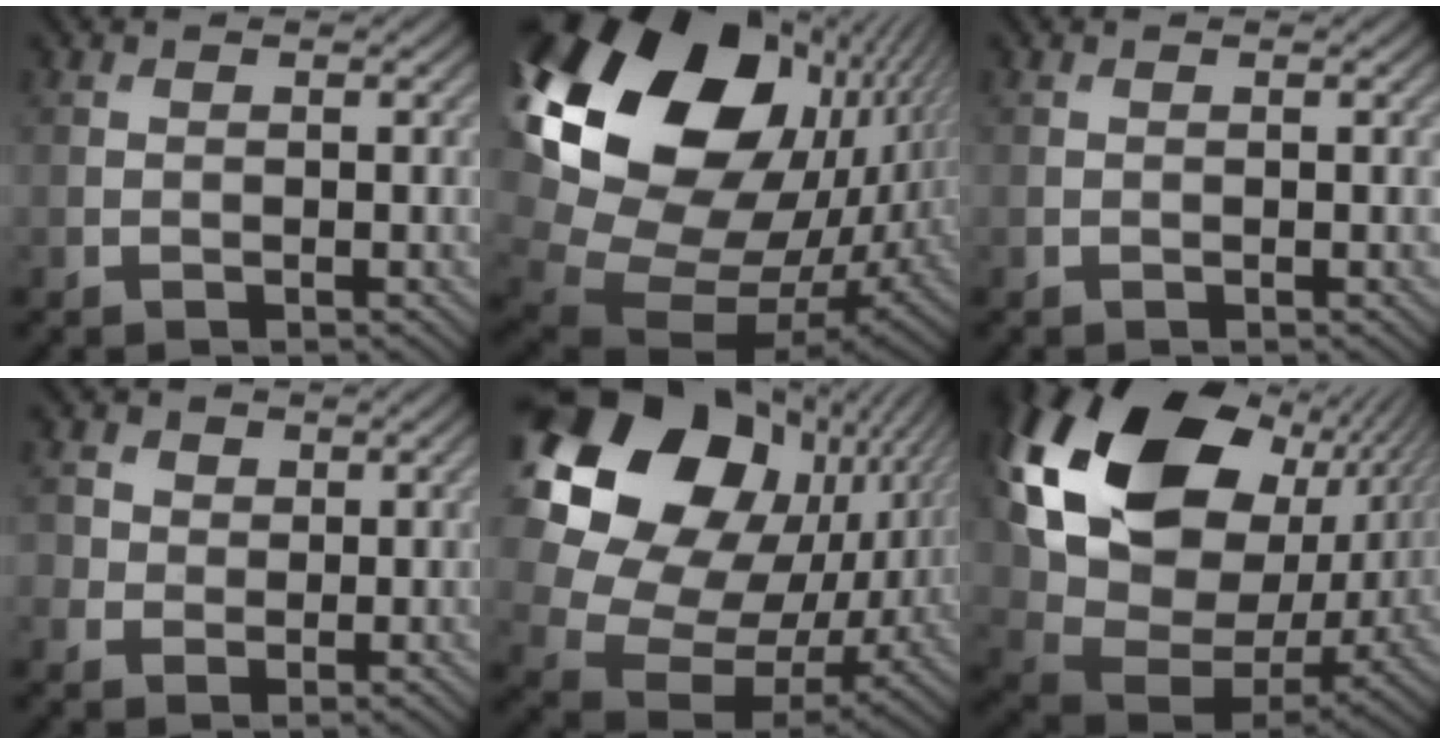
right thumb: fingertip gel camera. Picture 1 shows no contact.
{"total": 21.8, "force": [6.9, 15.0, 14.3], "torque": [-0.325, -0.010, 0.164]}
{"total": 0.0}
{"total": 3.2, "force": [1.1, 2.9, 0.9], "torque": [-0.039, 0.000, 0.021]}
{"total": 21.9, "force": [7.2, 16.4, 12.6], "torque": [-0.303, 0.023, 0.147]}
{"total": 21.7, "force": [7.4, 14.6, 14.2], "torque": [-0.326, 0.003, 0.153]}